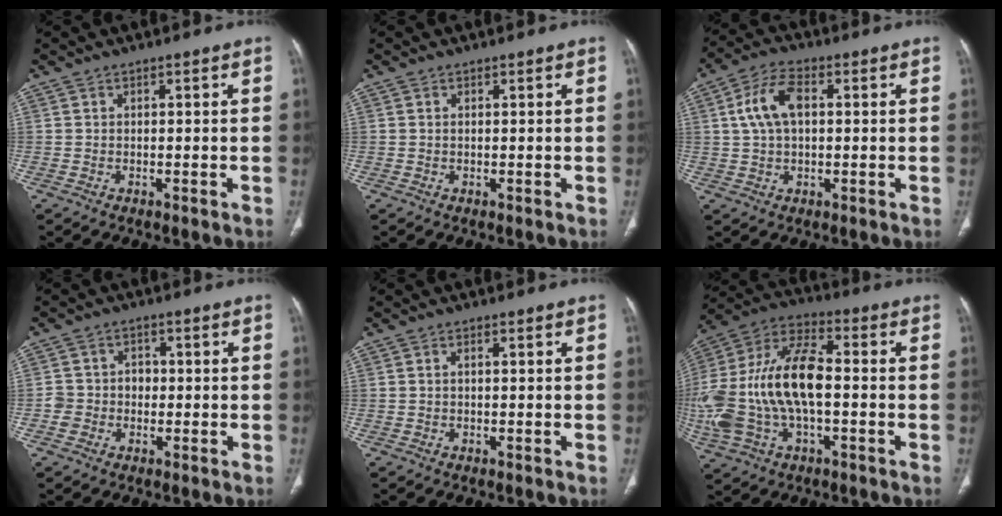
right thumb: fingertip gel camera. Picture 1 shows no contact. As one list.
[{"total": 0.0}, {"total": 8.5, "force": [1.5, 4.8, 6.8], "torque": [-0.137, 0.018, 0.028]}, {"total": 4.4, "force": [-0.8, 4.1, 1.5], "torque": [-0.006, 0.019, -0.018]}, {"total": 0.6, "force": [0.0, 0.2, 0.6], "torque": [-0.013, 0.004, 0.000]}, {"total": 23.7, "force": [-2.0, 12.3, 20.1], "torque": [-0.450, 0.024, -0.035]}]